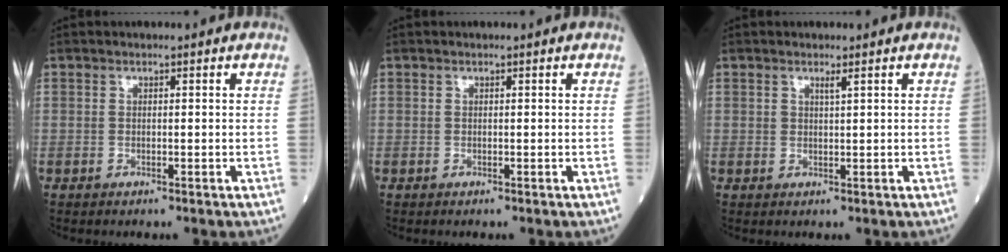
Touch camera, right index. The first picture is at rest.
{"total": 0.0}
{"total": 1.0, "force": [0.7, -0.1, 0.7], "torque": [-0.015, -0.006, 0.012]}